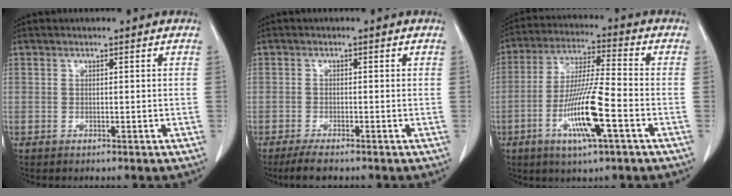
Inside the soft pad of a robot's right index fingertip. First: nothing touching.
{"total": 2.7, "force": [-2.1, 0.8, 1.5], "torque": [-0.036, -0.005, -0.035]}
{"total": 12.5, "force": [-4.6, 0.7, 11.7], "torque": [-0.229, -0.011, -0.086]}